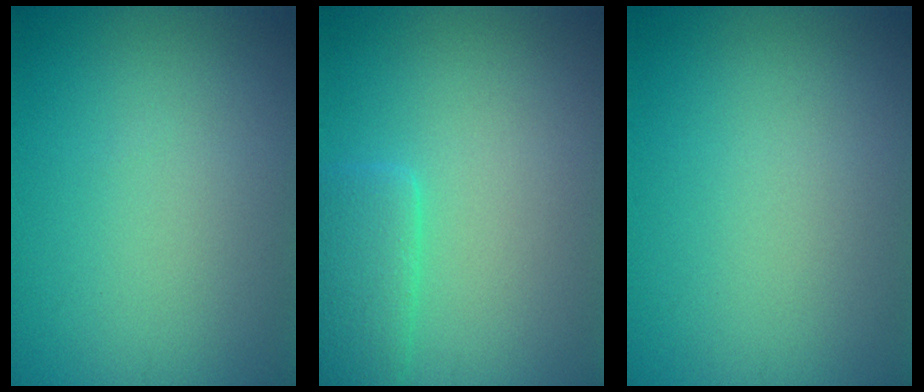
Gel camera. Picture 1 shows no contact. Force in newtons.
{"total": 3.0, "press": 3.0, "slide": 0.2}
{"total": 0.0}